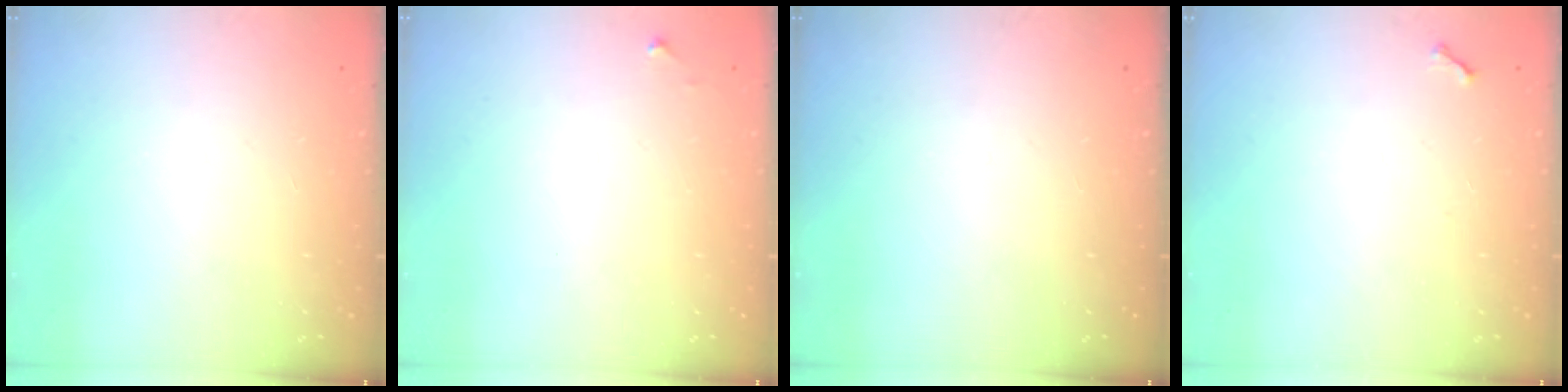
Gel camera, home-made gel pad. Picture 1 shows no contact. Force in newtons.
{"total": 3.9, "press": 3.9, "slide": 0.6}
{"total": 0.0}
{"total": 3.8, "press": 3.8, "slide": 0.5}